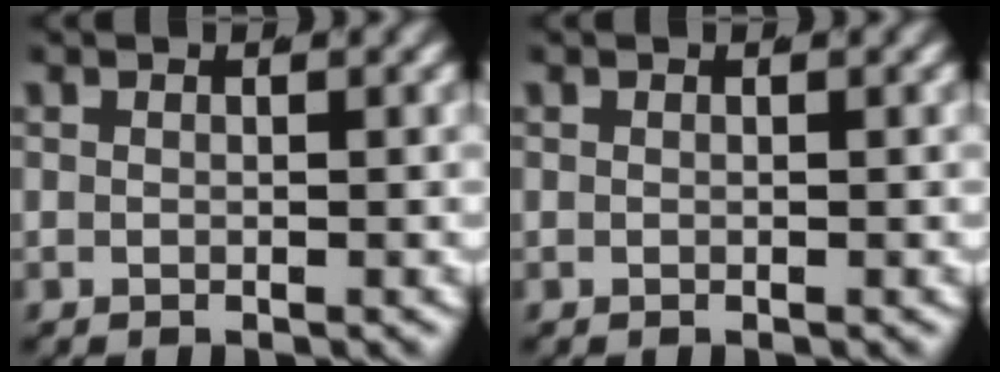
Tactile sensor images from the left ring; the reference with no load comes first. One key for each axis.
{"total": 0.0}